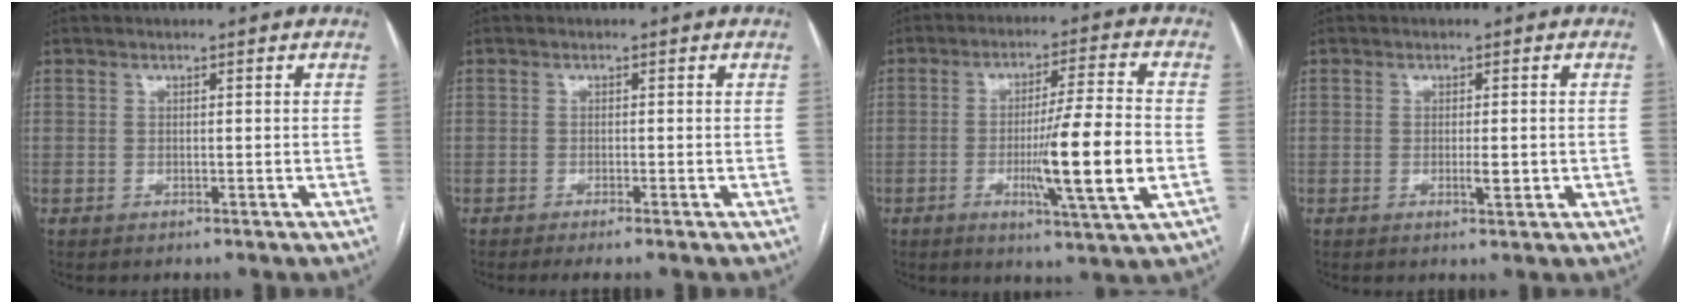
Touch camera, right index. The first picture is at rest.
{"total": 2.0, "force": [-1.5, -0.4, 1.2], "torque": [-0.017, 0.000, -0.025]}
{"total": 13.0, "force": [-2.7, -0.4, 12.7], "torque": [-0.208, -0.017, -0.050]}
{"total": 2.3, "force": [-0.4, 0.5, 2.2], "torque": [-0.038, -0.002, -0.006]}